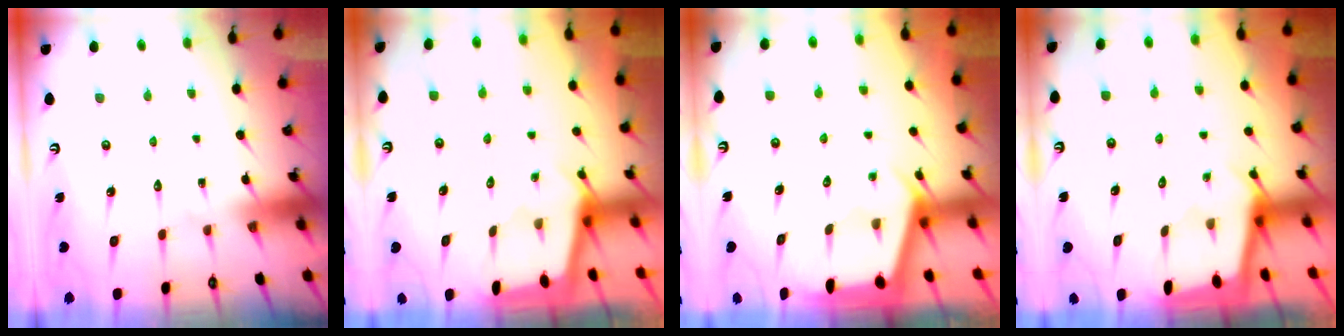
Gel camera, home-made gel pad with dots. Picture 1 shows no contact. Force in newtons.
{"total": 1.8, "press": 1.8, "slide": 0.1}
{"total": 2.4, "press": 2.4, "slide": 0.3}
{"total": 1.7, "press": 1.7, "slide": 0.2}